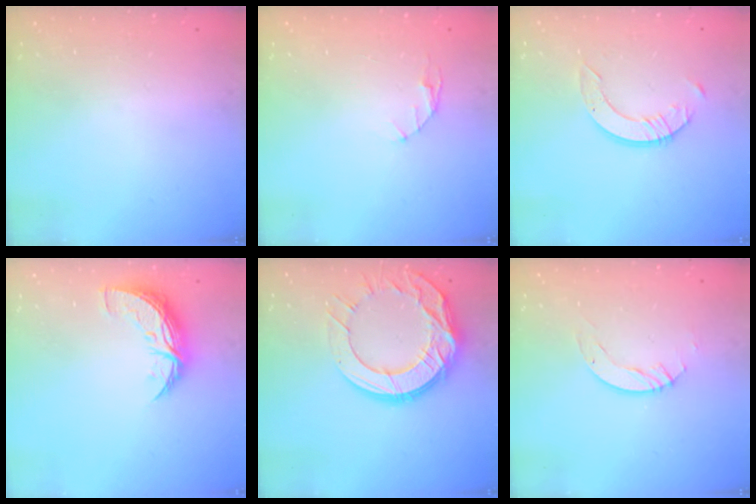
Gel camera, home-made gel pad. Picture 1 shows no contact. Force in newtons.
{"total": 2.9, "press": 2.9, "slide": 0.4}
{"total": 6.1, "press": 6.1, "slide": 0.6}
{"total": 8.8, "press": 8.8, "slide": 0.4}
{"total": 17.2, "press": 17.1, "slide": 1.4}
{"total": 4.1, "press": 4.1, "slide": 0.4}